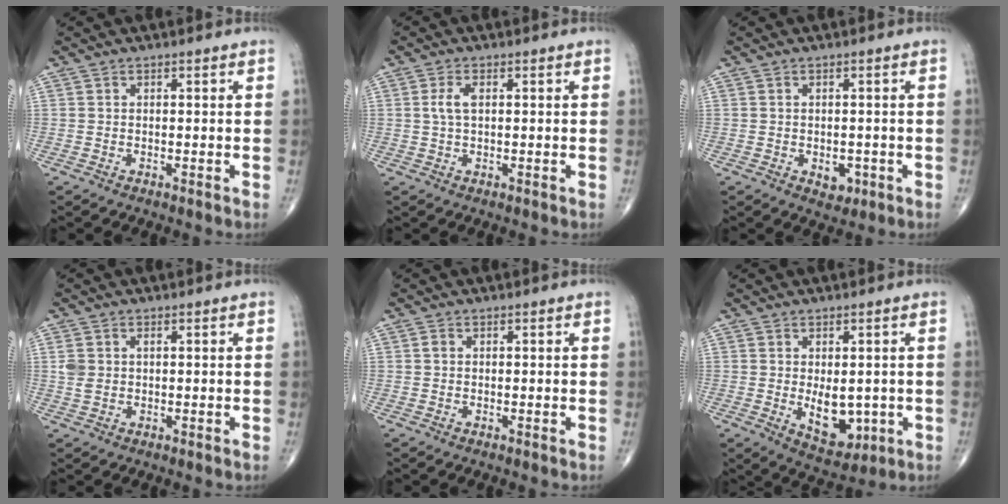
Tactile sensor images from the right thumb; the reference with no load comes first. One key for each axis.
{"total": 2.8, "fx": 0.5, "fy": 1.2, "fz": 2.5, "tx": -0.059, "ty": 0.005, "tz": 0.009}
{"total": 2.9, "fx": -0.9, "fy": 2.0, "fz": 1.9, "tx": -0.013, "ty": 0.001, "tz": -0.006}
{"total": 2.7, "fx": 0.5, "fy": 1.9, "fz": 1.9, "tx": -0.051, "ty": 0.005, "tz": 0.012}
{"total": 0.6, "fx": 0.1, "fy": 0.4, "fz": 0.3, "tx": -0.004, "ty": 0.000, "tz": 0.000}
{"total": 8.0, "fx": -0.9, "fy": 4.7, "fz": 6.4, "tx": -0.066, "ty": -0.015, "tz": 0.005}